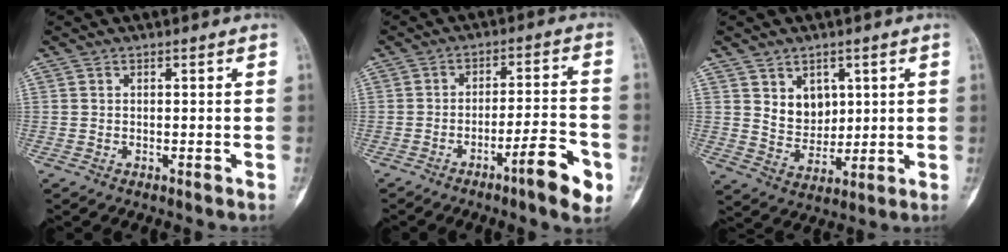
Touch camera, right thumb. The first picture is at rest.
{"total": 9.8, "force": [-4.8, 1.7, 8.3], "torque": [-0.116, 0.030, -0.068]}
{"total": 6.9, "force": [2.5, 5.4, 3.6], "torque": [-0.030, -0.022, 0.055]}